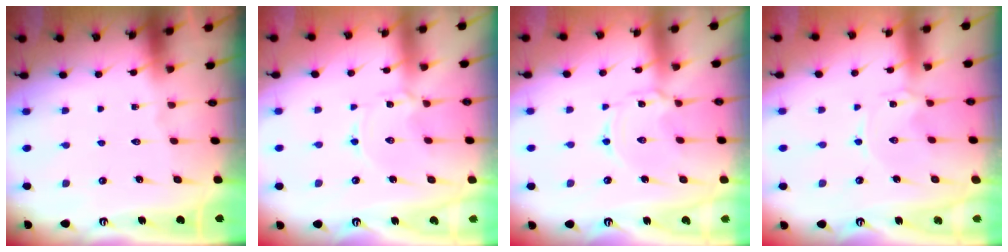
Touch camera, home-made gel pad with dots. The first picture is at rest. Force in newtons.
{"total": 1.2, "press": 1.2, "slide": 0.2}
{"total": 2.2, "press": 2.2, "slide": 0.3}
{"total": 0.0}